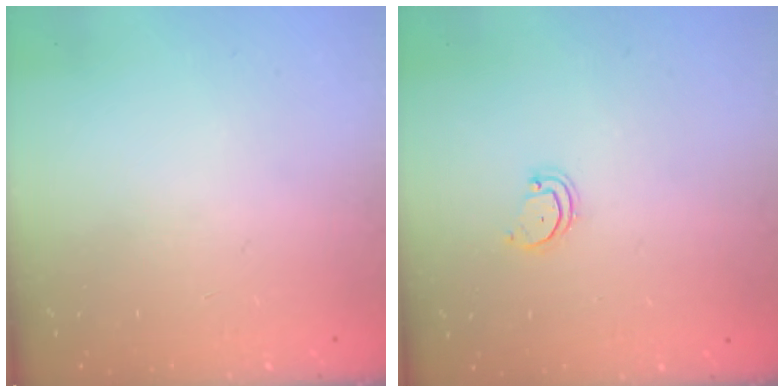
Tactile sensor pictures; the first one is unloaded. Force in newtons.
{"total": 2.6, "press": 2.6, "slide": 0.2}